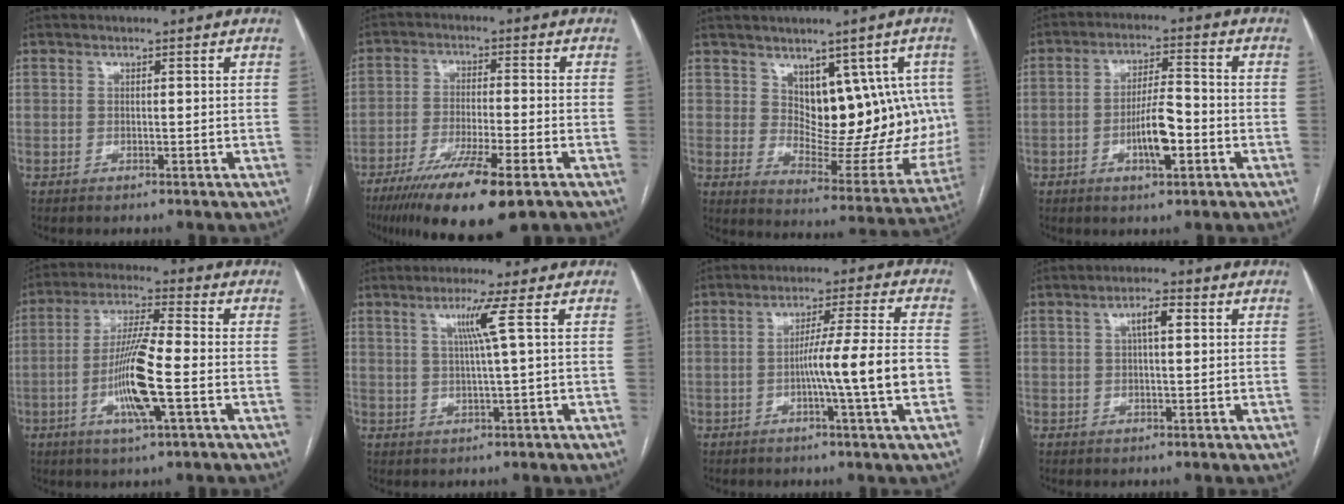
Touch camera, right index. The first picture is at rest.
{"total": 13.3, "force": [-8.3, 1.1, 10.3], "torque": [-0.181, -0.035, -0.137]}
{"total": 13.8, "force": [3.6, 7.6, 10.9], "torque": [-0.112, 0.006, 0.070]}
{"total": 7.4, "force": [-2.4, 1.6, 6.8], "torque": [-0.125, 0.005, -0.041]}
{"total": 11.1, "force": [-3.0, 0.6, 10.7], "torque": [-0.210, -0.007, -0.060]}
{"total": 4.3, "force": [1.4, -1.5, 3.8], "torque": [-0.078, -0.001, 0.029]}
{"total": 10.4, "force": [-2.3, -1.4, 10.1], "torque": [-0.164, 0.003, -0.038]}
{"total": 3.4, "force": [0.9, 0.7, 3.2], "torque": [-0.057, 0.011, 0.015]}